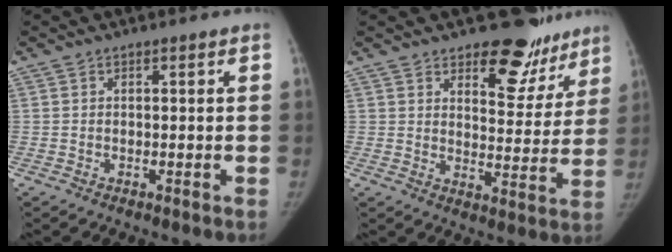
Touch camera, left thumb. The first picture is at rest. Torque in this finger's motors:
{"motor_torque": [0.24, -0.51, 0.72, -0.87, 0.14]}